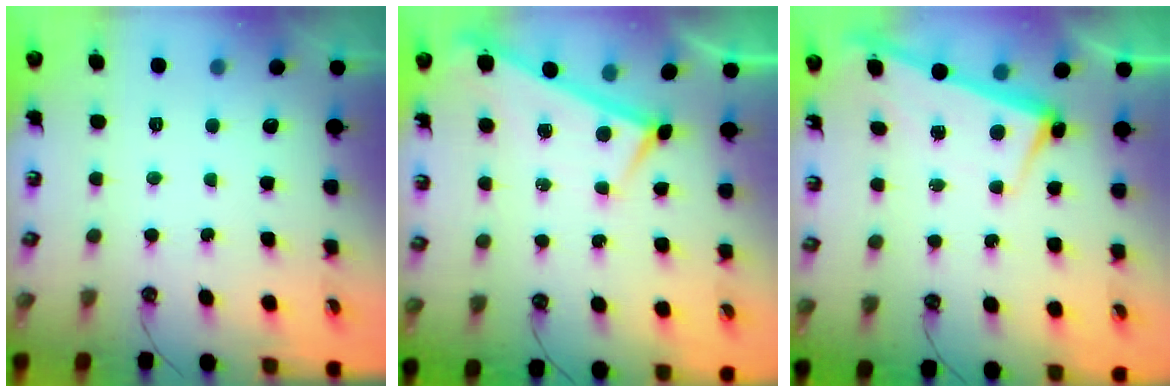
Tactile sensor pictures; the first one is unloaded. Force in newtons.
{"total": 0.0}
{"total": 2.7, "press": 2.6, "slide": 0.6}